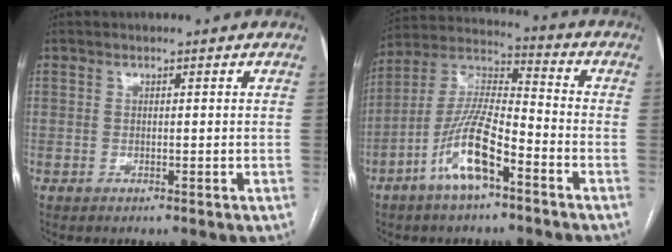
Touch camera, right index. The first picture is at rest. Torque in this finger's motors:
{"motor_torque": [0.74, -0.64, 0.08, 0.00]}